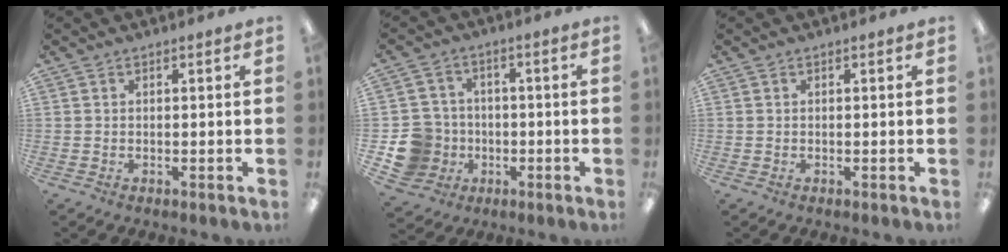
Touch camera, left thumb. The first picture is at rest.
{"total": 10.4, "force": [-2.8, 9.6, 2.7], "torque": [-0.079, 0.030, -0.041]}
{"total": 0.0}